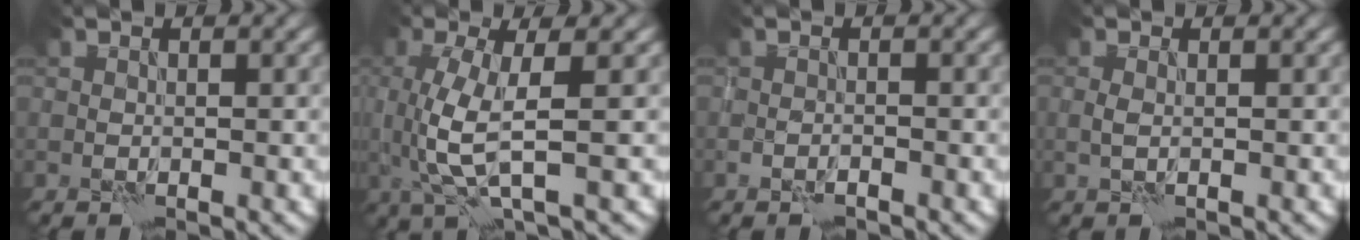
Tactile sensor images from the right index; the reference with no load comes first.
{"total": 5.2, "force": [0.0, 1.4, 5.0], "torque": [-0.114, -0.004, 0.001]}
{"total": 1.3, "force": [-1.0, 0.4, 0.7], "torque": [-0.016, 0.001, -0.022]}
{"total": 0.7, "force": [0.2, 0.2, 0.6], "torque": [-0.016, -0.003, 0.004]}